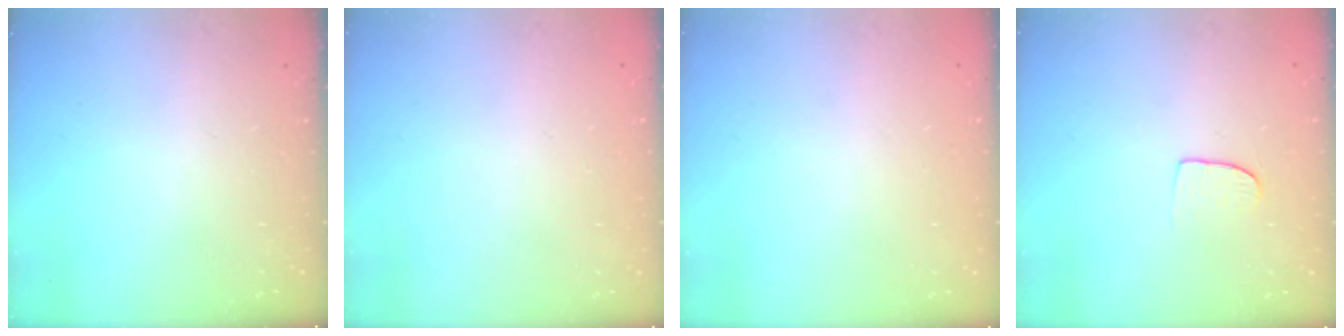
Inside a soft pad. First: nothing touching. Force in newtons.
{"total": 0.0}
{"total": 0.0}
{"total": 6.4, "press": 6.3, "slide": 0.4}